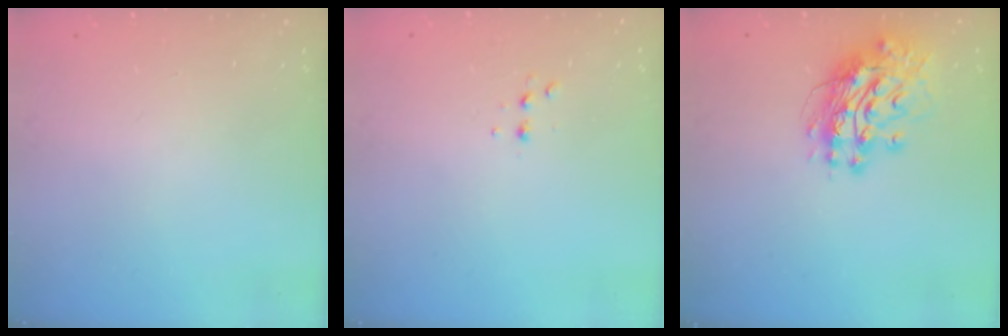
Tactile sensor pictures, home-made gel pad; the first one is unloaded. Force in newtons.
{"total": 3.6, "press": 3.5, "slide": 1.1}
{"total": 13.6, "press": 13.6, "slide": 1.4}